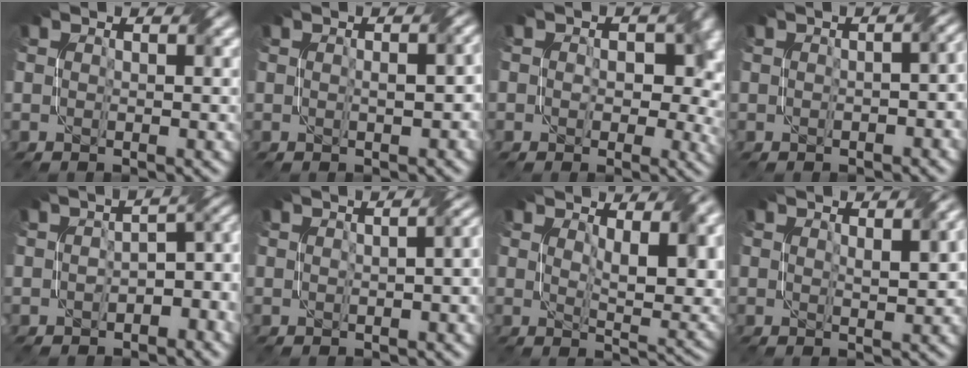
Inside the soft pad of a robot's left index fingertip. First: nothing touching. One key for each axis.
{"total": 2.5, "fx": -0.1, "fy": 1.2, "fz": 2.2, "tx": -0.029, "ty": 0.003, "tz": 0.011}
{"total": 6.0, "fx": 0.8, "fy": 4.4, "fz": 4.0, "tx": -0.017, "ty": -0.001, "tz": 0.017}
{"total": 3.8, "fx": -0.6, "fy": 2.1, "fz": 3.0, "tx": -0.015, "ty": 0.001, "tz": 0.005}
{"total": 4.9, "fx": -1.8, "fy": 2.7, "fz": 3.6, "tx": -0.028, "ty": 0.007, "tz": -0.025}
{"total": 5.4, "fx": 0.3, "fy": 2.9, "fz": 4.5, "tx": -0.026, "ty": 0.014, "tz": 0.003}
{"total": 6.2, "fx": 3.0, "fy": 2.1, "fz": 5.0, "tx": -0.077, "ty": -0.002, "tz": 0.062}
{"total": 2.0, "fx": 0.9, "fy": 0.5, "fz": 1.7, "tx": -0.020, "ty": 0.008, "tz": 0.023}